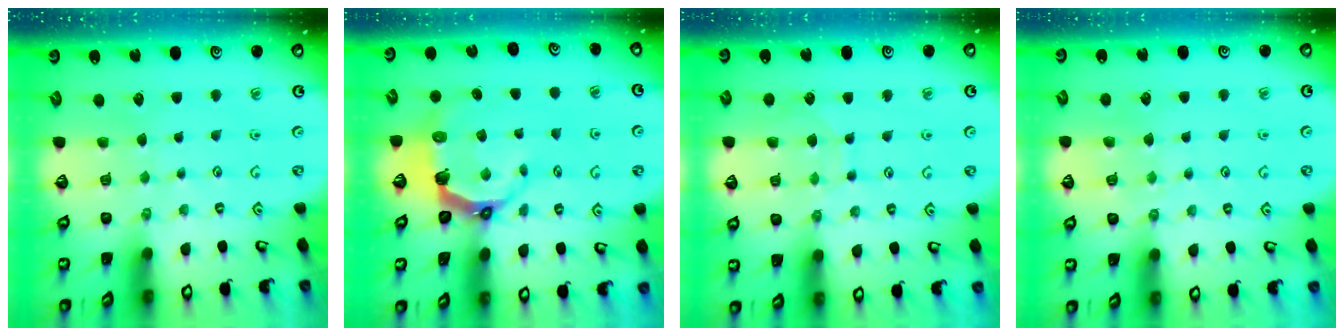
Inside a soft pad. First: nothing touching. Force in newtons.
{"total": 7.6, "press": 6.0, "slide": 4.8}
{"total": 7.9, "press": 7.9, "slide": 0.6}
{"total": 2.8, "press": 2.8, "slide": 0.3}